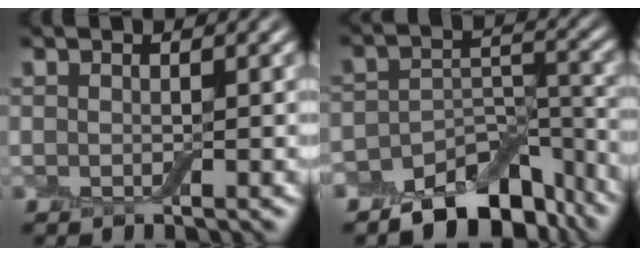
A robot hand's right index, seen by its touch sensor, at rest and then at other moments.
{"total": 8.7, "force": [-6.3, 4.4, 4.0], "torque": [-0.051, -0.013, -0.103]}